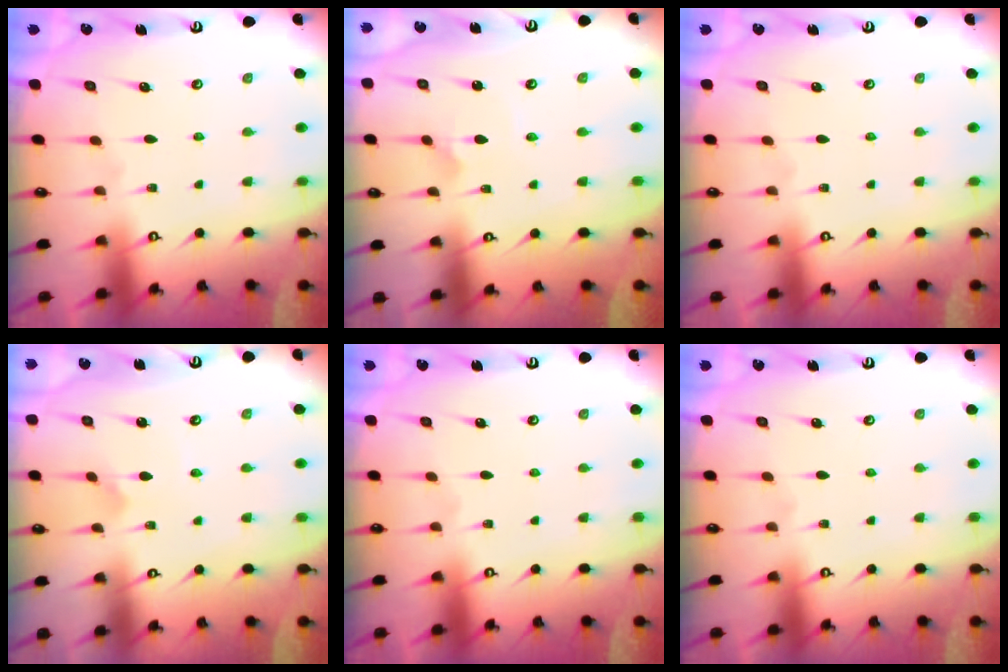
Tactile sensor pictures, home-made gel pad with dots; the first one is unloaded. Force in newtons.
{"total": 2.5, "press": 2.5, "slide": 0.2}
{"total": 0.0}
{"total": 2.6, "press": 2.6, "slide": 0.3}
{"total": 0.0}
{"total": 0.0}